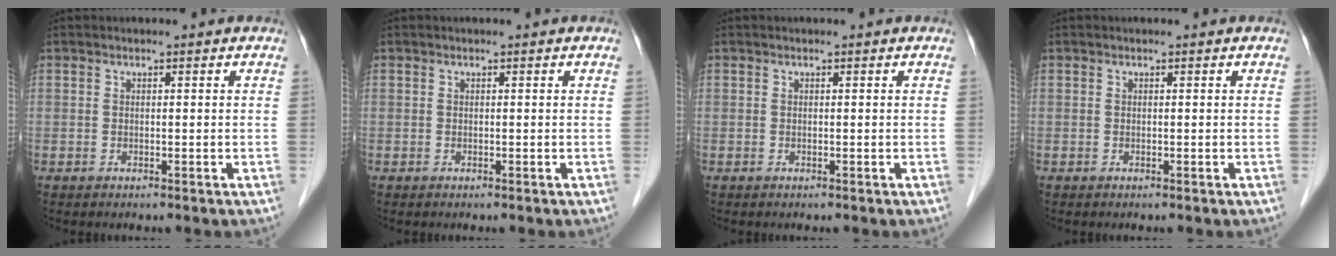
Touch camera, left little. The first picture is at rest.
{"total": 0.0}
{"total": 0.0}
{"total": 0.0}